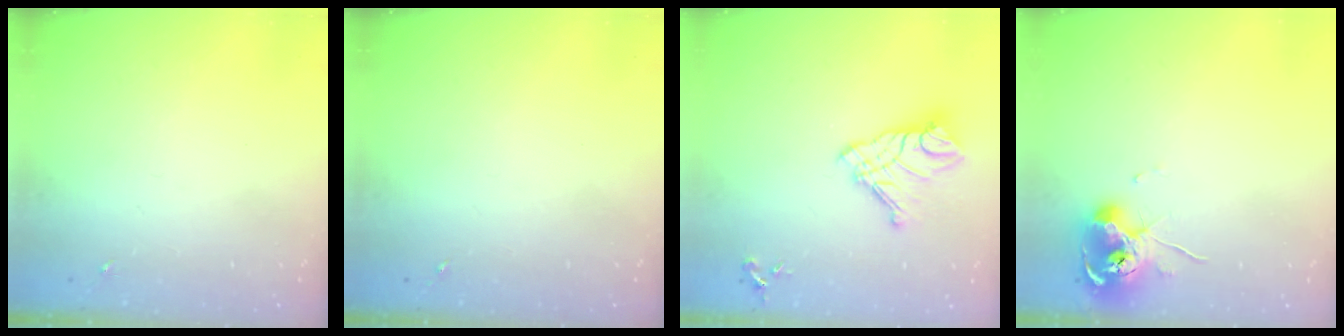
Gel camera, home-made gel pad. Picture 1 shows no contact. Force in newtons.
{"total": 0.0}
{"total": 14.1, "press": 14.1, "slide": 1.5}
{"total": 10.3, "press": 10.2, "slide": 1.1}